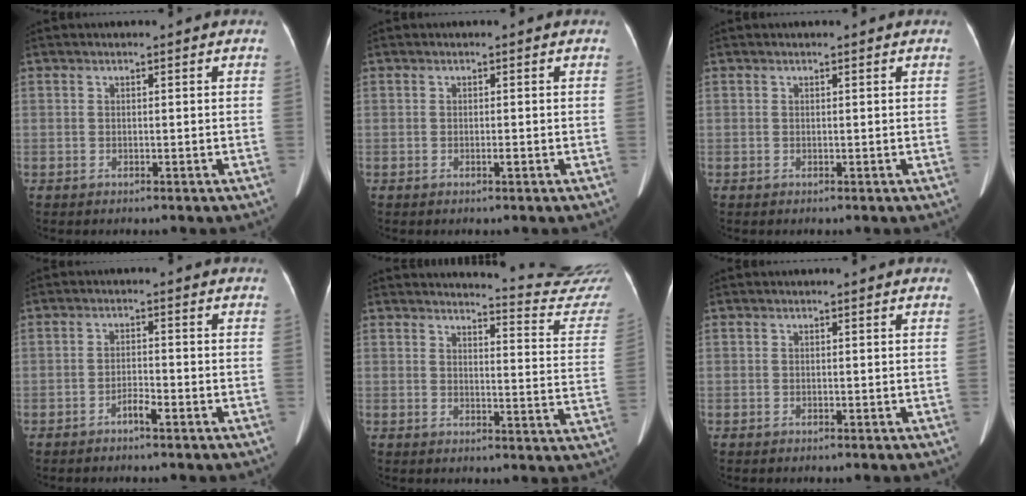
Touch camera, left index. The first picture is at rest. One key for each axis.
{"total": 0.5, "fx": -0.1, "fy": 0.0, "fz": 0.5, "tx": -0.009, "ty": 0.000, "tz": -0.003}
{"total": 0.9, "fx": 0.9, "fy": 0.1, "fz": 0.2, "tx": -0.009, "ty": 0.003, "tz": 0.006}
{"total": 2.1, "fx": -1.5, "fy": 0.2, "fz": 1.4, "tx": -0.027, "ty": 0.001, "tz": -0.029}
{"total": 17.2, "fx": 17.1, "fy": -0.5, "fz": 2.1, "tx": -0.009, "ty": -0.138, "tz": 0.161}
{"total": 0.0}